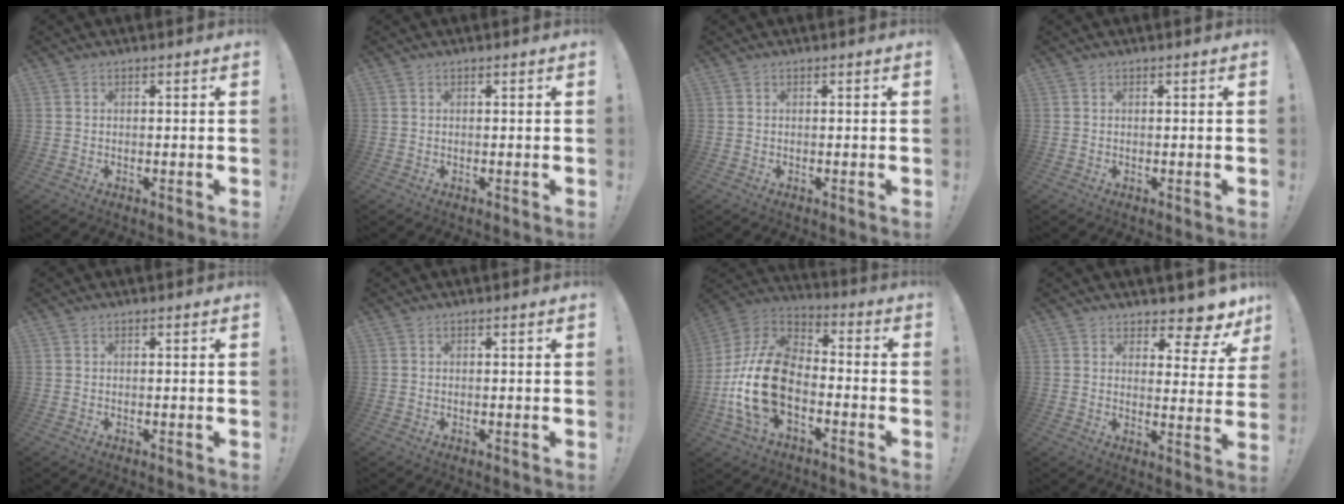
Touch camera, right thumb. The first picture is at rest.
{"total": 0.0}
{"total": 0.0}
{"total": 0.0}
{"total": 0.0}
{"total": 0.0}
{"total": 19.5, "force": [-5.2, 12.2, 14.3], "torque": [-0.288, 0.029, -0.077]}
{"total": 6.5, "force": [5.4, 2.3, 2.7], "torque": [-0.029, -0.057, 0.094]}